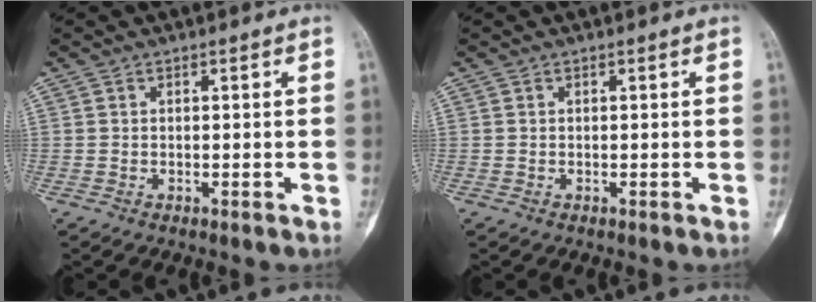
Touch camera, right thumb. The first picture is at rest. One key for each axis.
{"total": 0.0}